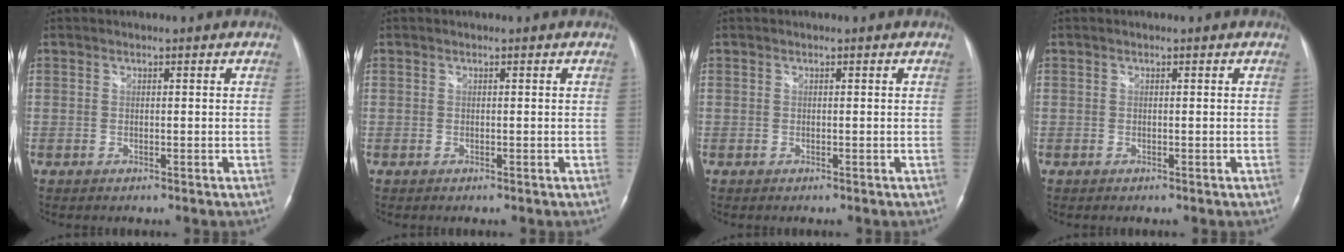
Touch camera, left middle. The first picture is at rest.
{"total": 0.0}
{"total": 0.0}
{"total": 0.0}